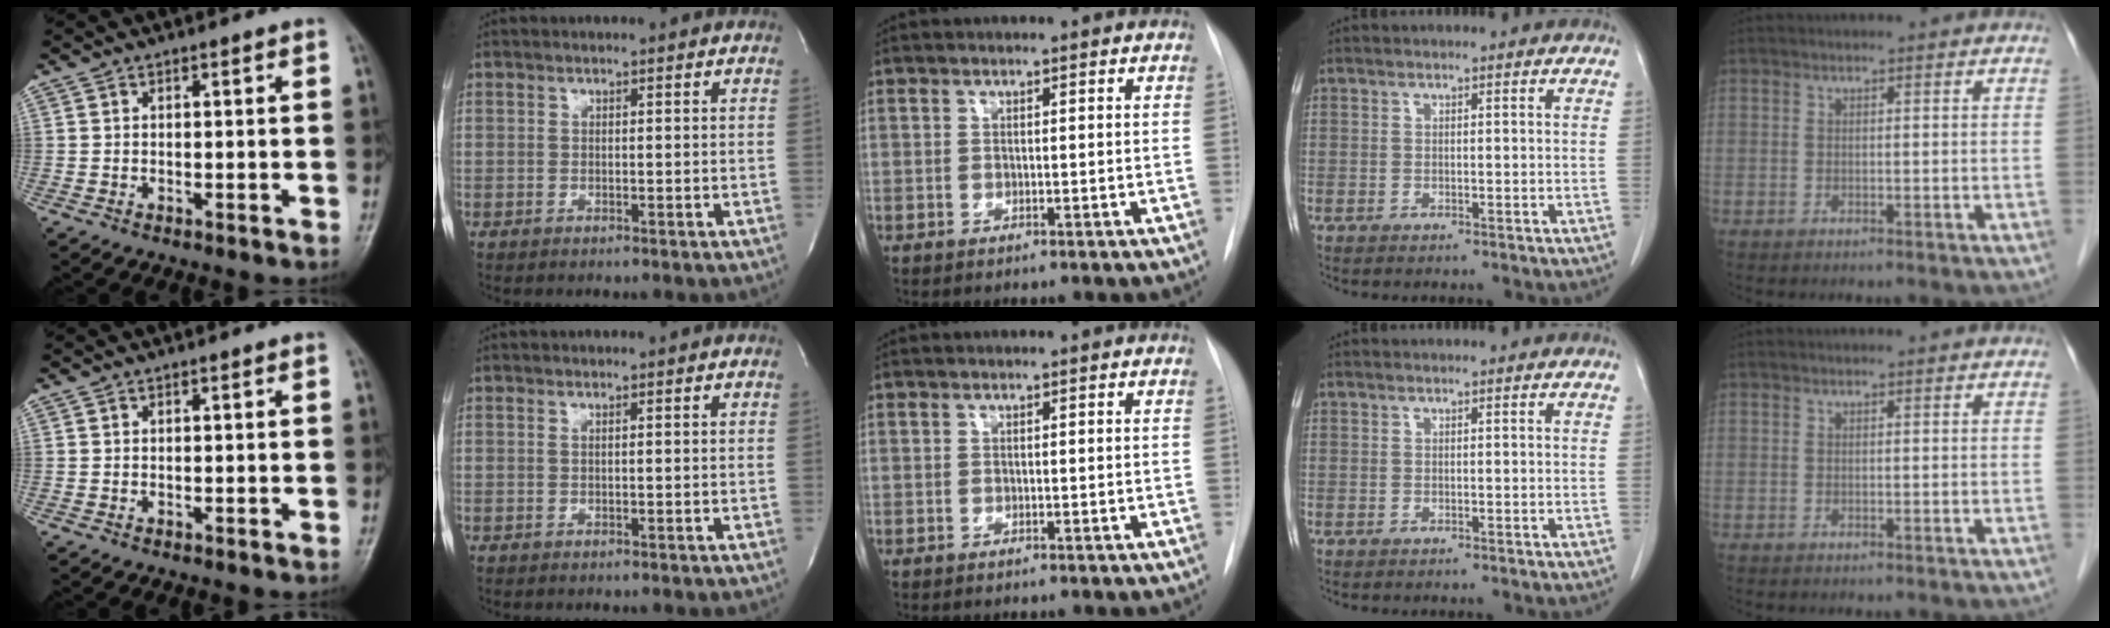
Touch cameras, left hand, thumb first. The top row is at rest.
{}